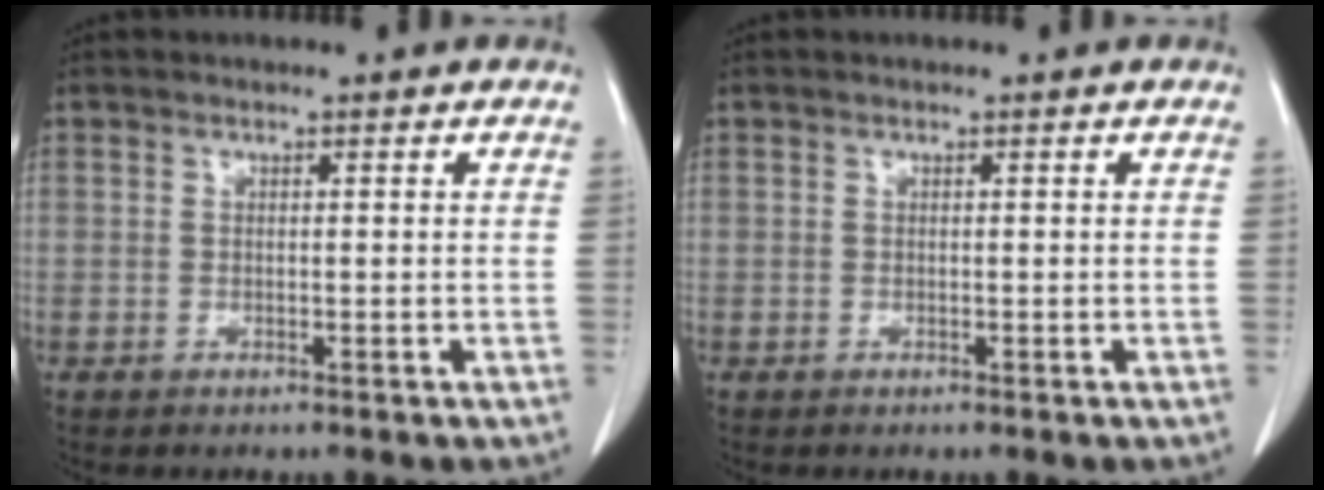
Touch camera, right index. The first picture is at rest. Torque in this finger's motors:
{"motor_torque": [0.03, 0.02, 0.00, 0.00]}